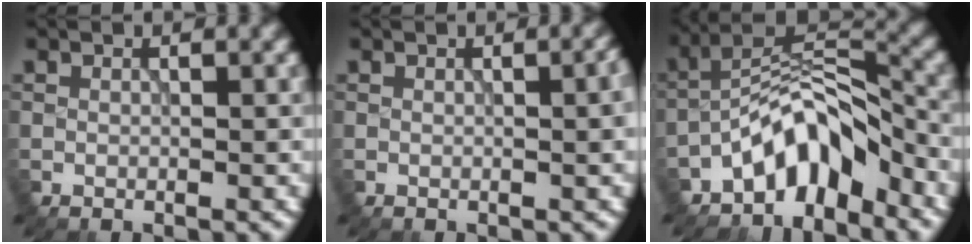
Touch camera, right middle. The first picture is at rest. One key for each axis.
{"total": 1.7, "fx": 0.1, "fy": 0.3, "fz": 1.7, "tx": -0.020, "ty": 0.003, "tz": 0.003}
{"total": 6.5, "fx": -4.6, "fy": 2.7, "fz": 3.7, "tx": -0.044, "ty": 0.015, "tz": -0.093}